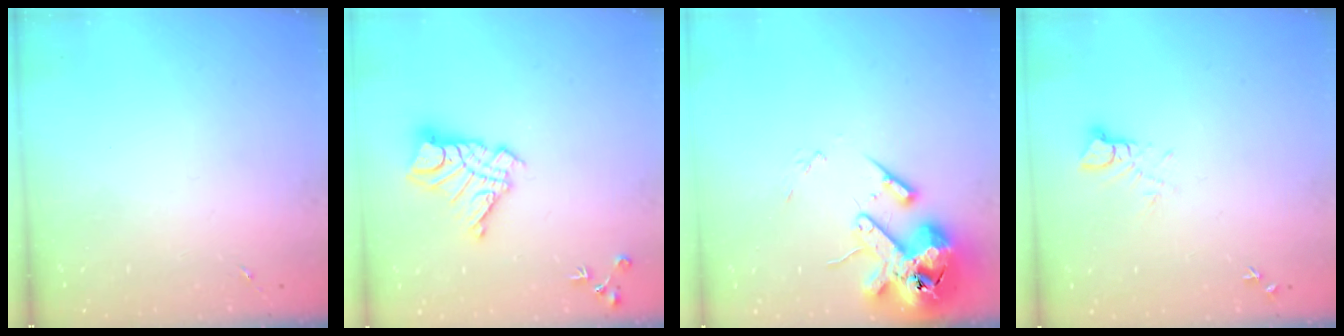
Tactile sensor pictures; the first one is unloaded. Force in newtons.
{"total": 13.7, "press": 13.6, "slide": 1.2}
{"total": 15.8, "press": 15.5, "slide": 2.8}
{"total": 5.9, "press": 5.9, "slide": 0.6}